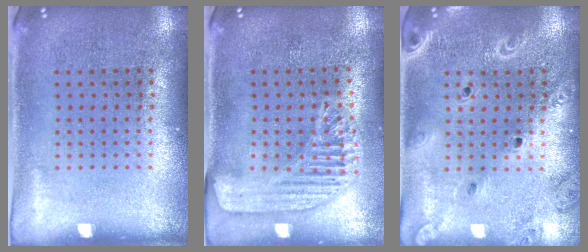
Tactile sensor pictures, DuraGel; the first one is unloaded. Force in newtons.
{"total": 1.6, "press": 1.6, "slide": 0.4}
{"total": 2.1, "press": 1.9, "slide": 0.9}